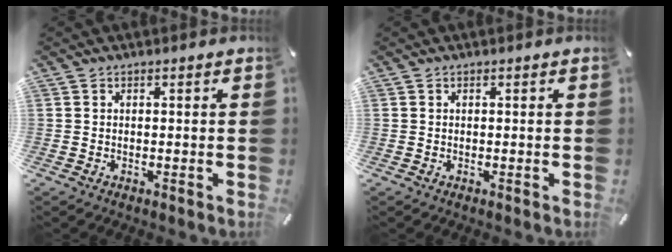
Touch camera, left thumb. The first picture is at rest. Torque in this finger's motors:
{"motor_torque": [-0.07, 0.10, -0.04, 0.00, -0.02]}